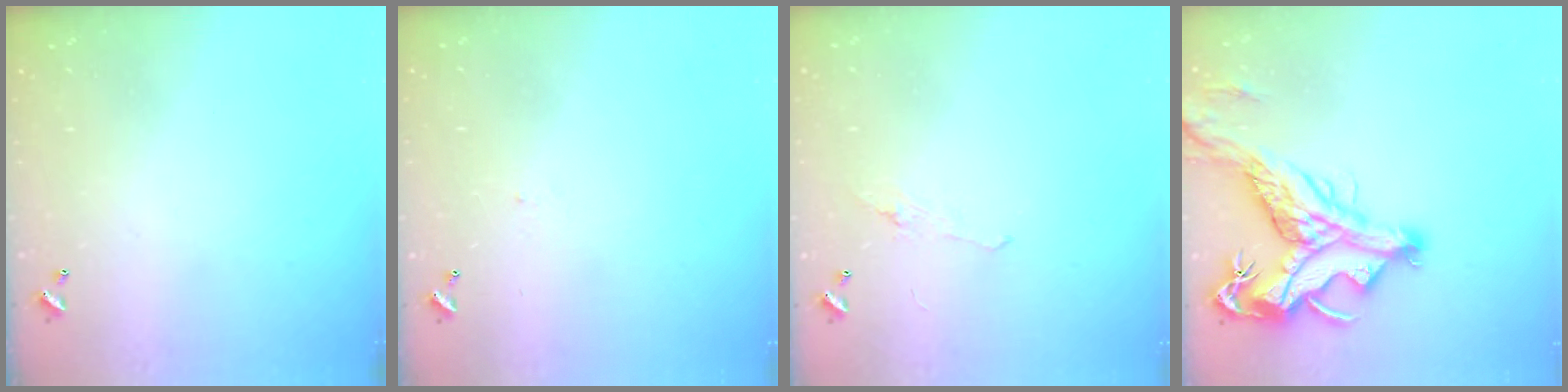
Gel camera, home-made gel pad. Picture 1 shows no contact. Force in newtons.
{"total": 2.1, "press": 2.1, "slide": 0.2}
{"total": 2.2, "press": 2.1, "slide": 0.8}
{"total": 7.3, "press": 7.0, "slide": 1.9}